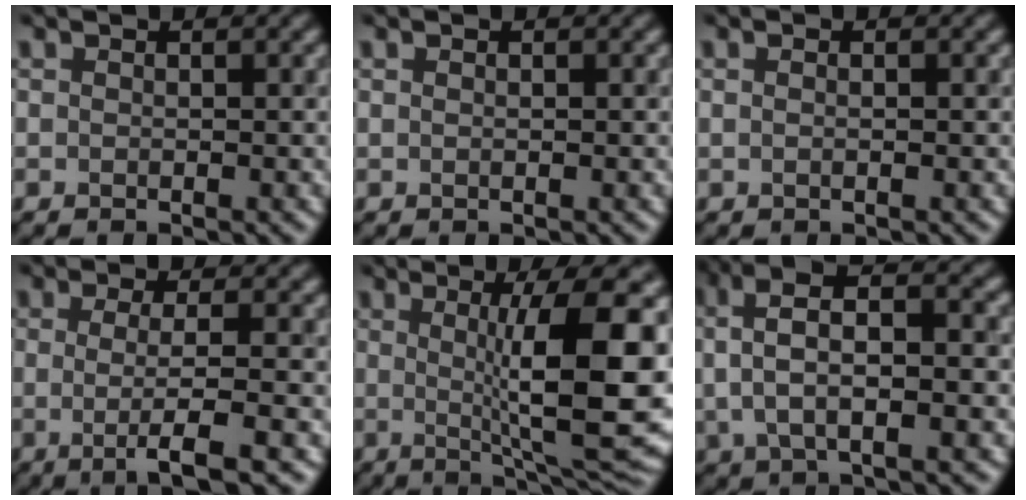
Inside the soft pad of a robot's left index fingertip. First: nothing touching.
{"total": 0.6, "force": [0.2, 0.3, 0.5], "torque": [-0.004, -0.006, -0.001]}
{"total": 1.7, "force": [0.5, 0.9, 1.3], "torque": [-0.005, 0.003, -0.010]}
{"total": 4.6, "force": [-0.7, 1.0, 4.5], "torque": [-0.071, -0.009, -0.014]}
{"total": 12.2, "force": [1.0, 2.5, 11.8], "torque": [-0.156, 0.001, 0.022]}
{"total": 7.9, "force": [1.7, 3.2, 7.0], "torque": [-0.131, 0.016, 0.029]}